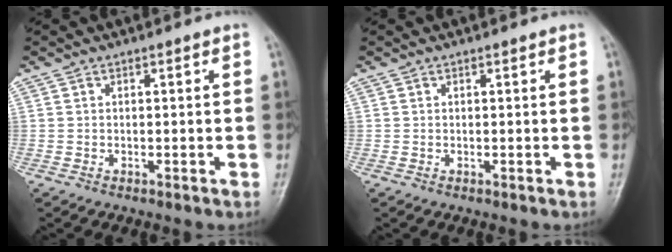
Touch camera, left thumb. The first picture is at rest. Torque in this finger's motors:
{"motor_torque": [0.00, 0.00, -0.10, -0.10, 0.00]}